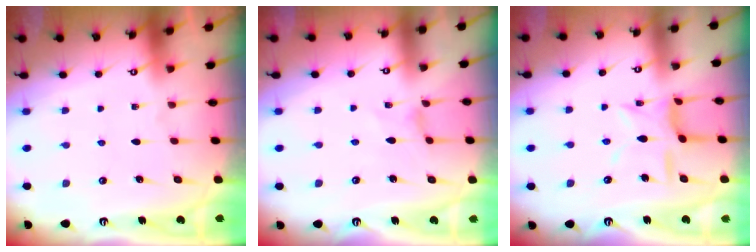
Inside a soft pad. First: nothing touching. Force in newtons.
{"total": 0.0}
{"total": 10.3, "press": 10.2, "slide": 0.7}